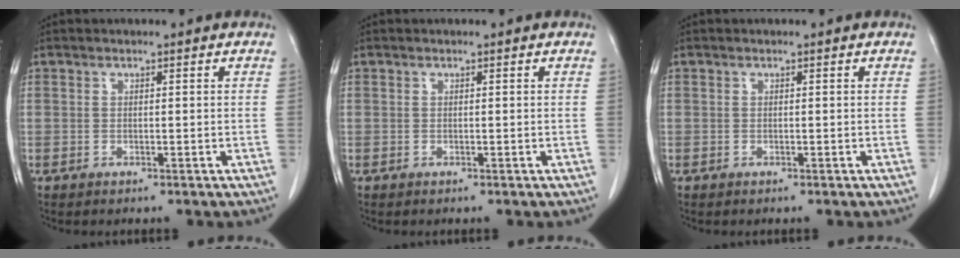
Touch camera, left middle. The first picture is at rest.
{"total": 0.0}
{"total": 0.0}